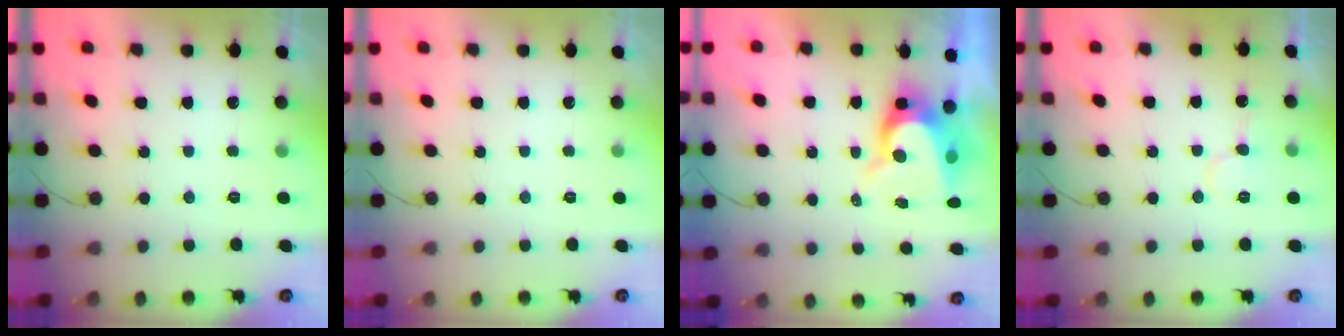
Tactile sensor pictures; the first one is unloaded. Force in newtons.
{"total": 0.0}
{"total": 8.6, "press": 8.5, "slide": 0.5}
{"total": 7.5, "press": 7.5, "slide": 0.5}